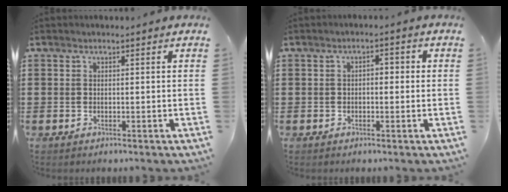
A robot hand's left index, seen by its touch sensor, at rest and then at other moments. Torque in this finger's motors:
{"motor_torque": [0.07, 0.02, 0.10, 0.03]}